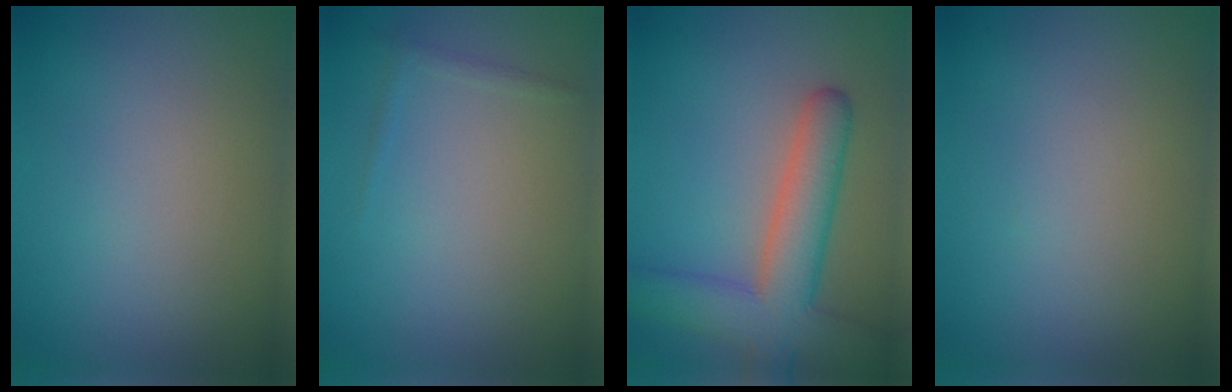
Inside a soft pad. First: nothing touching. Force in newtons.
{"total": 0.7, "press": 0.7, "slide": 0.0}
{"total": 7.6, "press": 7.5, "slide": 0.4}
{"total": 0.0}